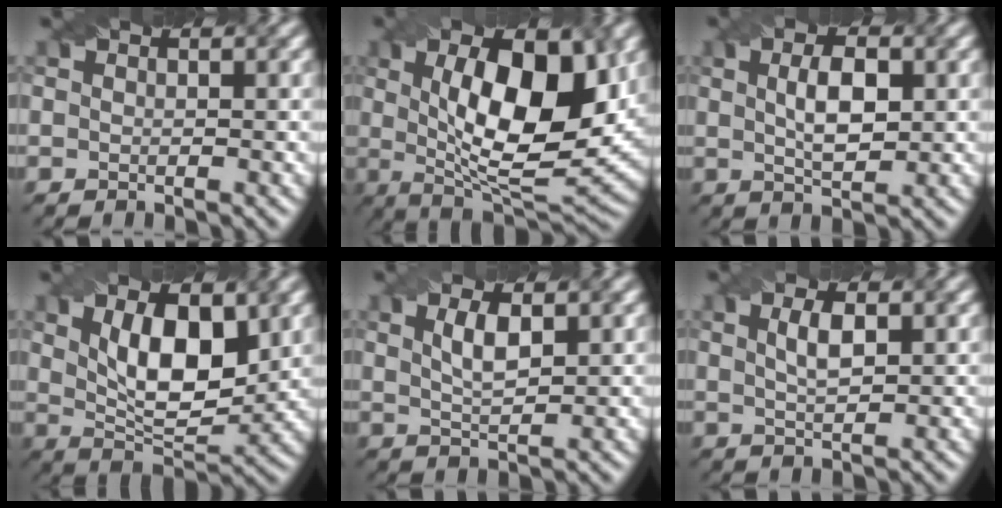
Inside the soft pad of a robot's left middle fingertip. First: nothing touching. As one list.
[{"total": 12.3, "force": [1.9, 5.0, 11.1], "torque": [-0.165, 0.001, 0.032]}, {"total": 3.8, "force": [0.5, 1.6, 3.4], "torque": [-0.069, 0.003, 0.013]}, {"total": 7.8, "force": [2.1, 3.6, 6.7], "torque": [-0.118, 0.000, 0.038]}, {"total": 2.5, "force": [0.8, 0.8, 2.2], "torque": [-0.046, 0.002, 0.020]}, {"total": 2.3, "force": [0.6, 0.8, 2.0], "torque": [-0.040, 0.005, 0.015]}]